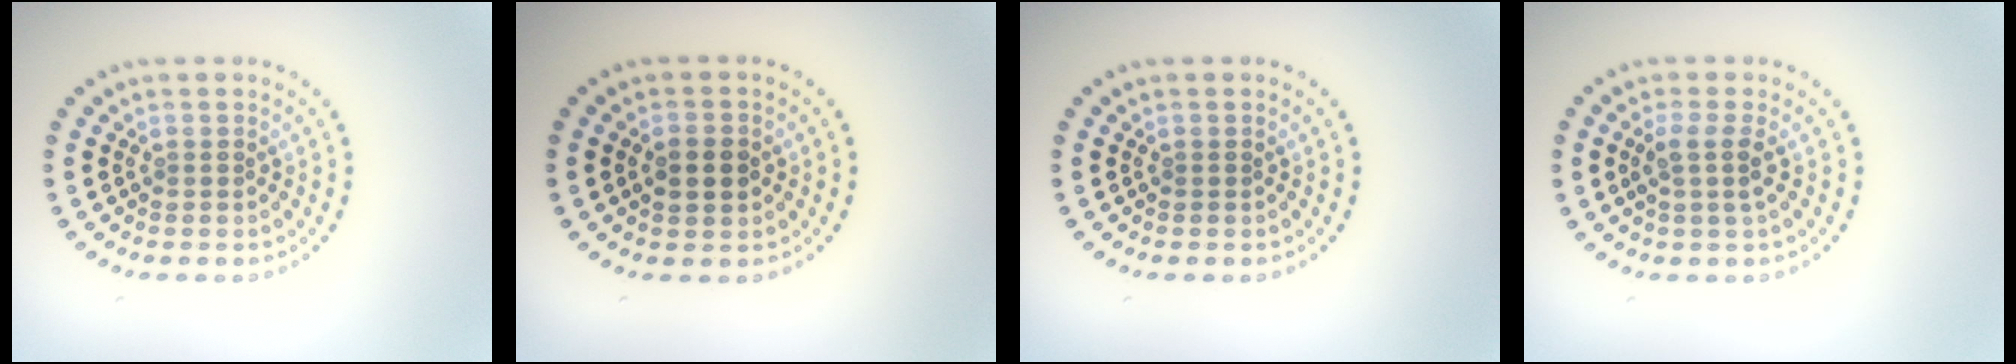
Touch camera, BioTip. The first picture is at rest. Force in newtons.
{"total": 2.9, "press": 2.9, "slide": 0.0}
{"total": 0.0}
{"total": 2.0, "press": 1.6, "slide": 1.2}